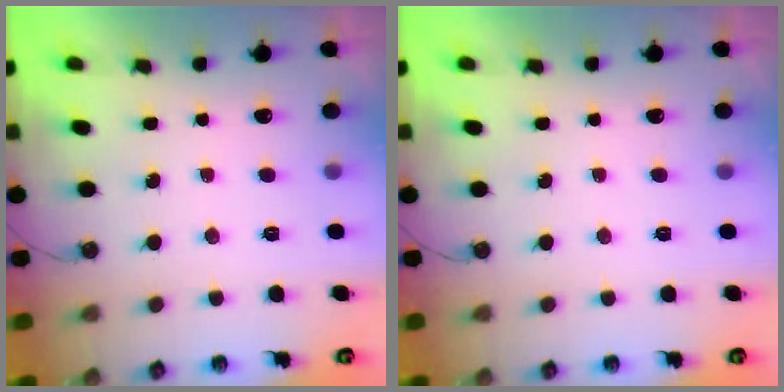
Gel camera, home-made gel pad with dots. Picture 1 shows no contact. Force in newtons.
{"total": 0.0}